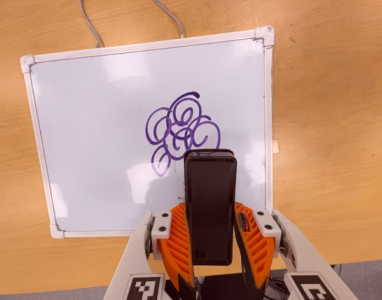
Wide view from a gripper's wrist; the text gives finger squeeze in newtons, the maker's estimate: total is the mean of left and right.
{"total": 6.4, "left": 4.4, "right": 8.4}